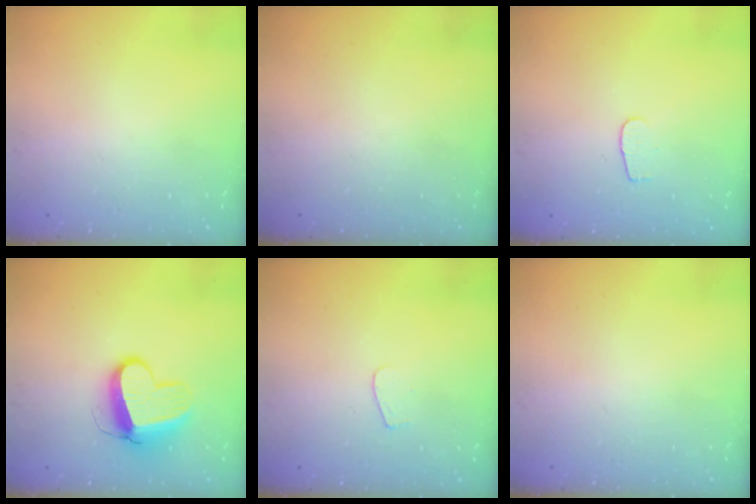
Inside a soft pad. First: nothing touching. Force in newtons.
{"total": 0.0}
{"total": 3.6, "press": 3.6, "slide": 0.4}
{"total": 11.5, "press": 11.4, "slide": 1.3}
{"total": 3.6, "press": 3.6, "slide": 0.3}
{"total": 0.0}